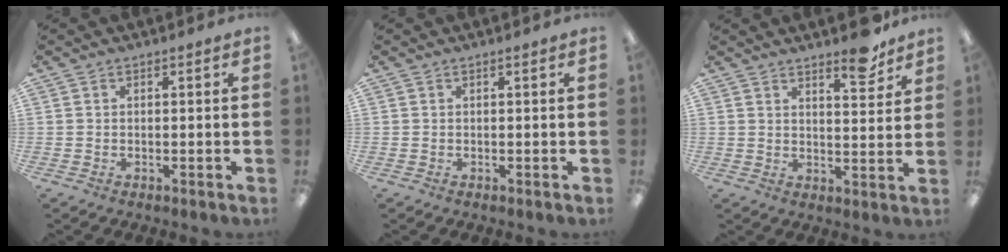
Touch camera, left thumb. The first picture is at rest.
{"total": 0.0}
{"total": 7.4, "force": [6.0, 2.0, 3.9], "torque": [-0.036, -0.042, 0.097]}